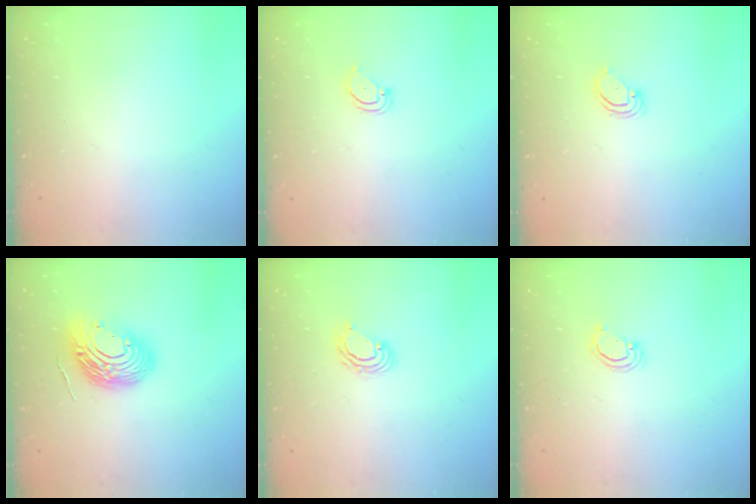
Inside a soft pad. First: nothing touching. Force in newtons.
{"total": 3.0, "press": 3.0, "slide": 0.2}
{"total": 3.6, "press": 3.6, "slide": 0.2}
{"total": 13.7, "press": 13.6, "slide": 1.8}
{"total": 4.3, "press": 4.3, "slide": 0.1}
{"total": 2.1, "press": 2.1, "slide": 0.1}